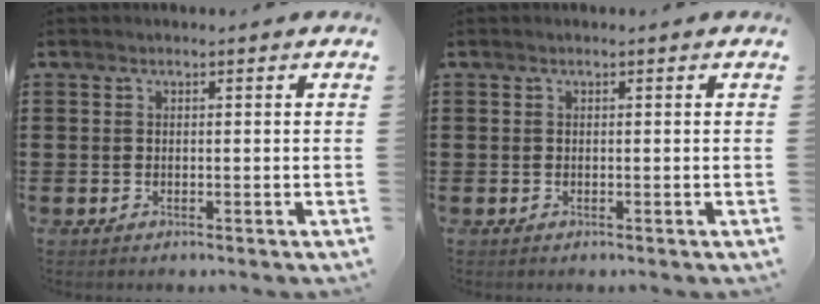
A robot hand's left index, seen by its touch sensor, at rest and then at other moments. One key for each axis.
{"total": 0.0}